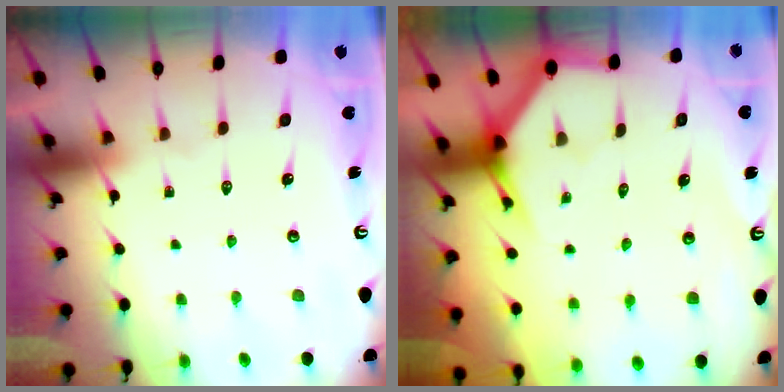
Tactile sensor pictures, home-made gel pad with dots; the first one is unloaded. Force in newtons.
{"total": 4.0, "press": 4.0, "slide": 0.2}